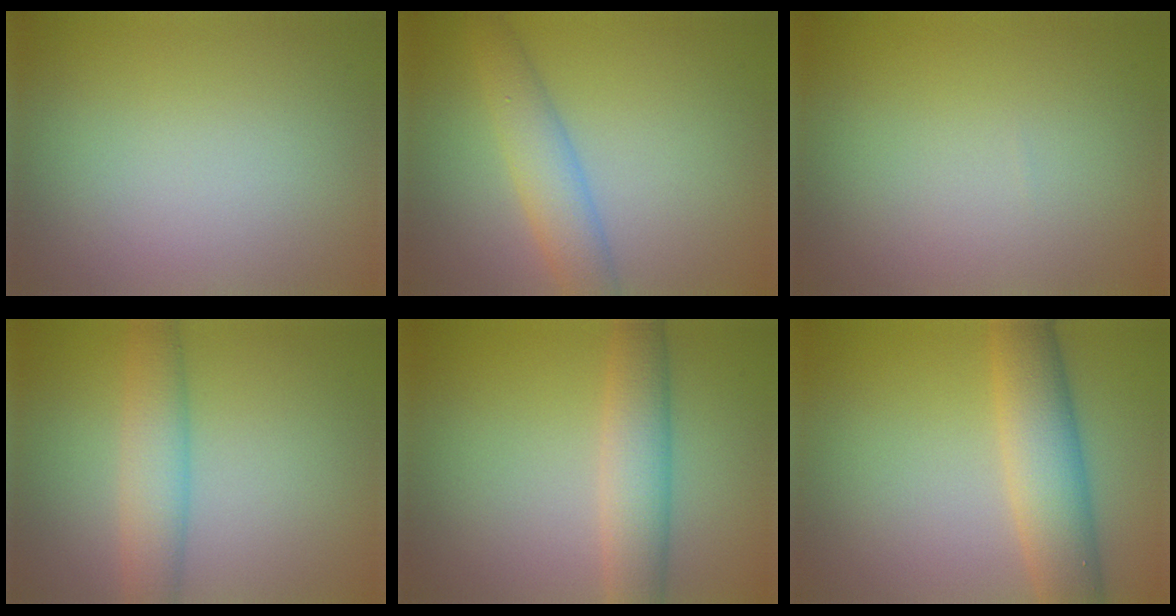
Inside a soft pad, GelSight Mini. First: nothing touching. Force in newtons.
{"total": 4.2, "press": 4.2, "slide": 0.2}
{"total": 0.0}
{"total": 4.1, "press": 4.1, "slide": 0.1}
{"total": 4.5, "press": 4.5, "slide": 0.0}
{"total": 6.3, "press": 6.3, "slide": 0.3}